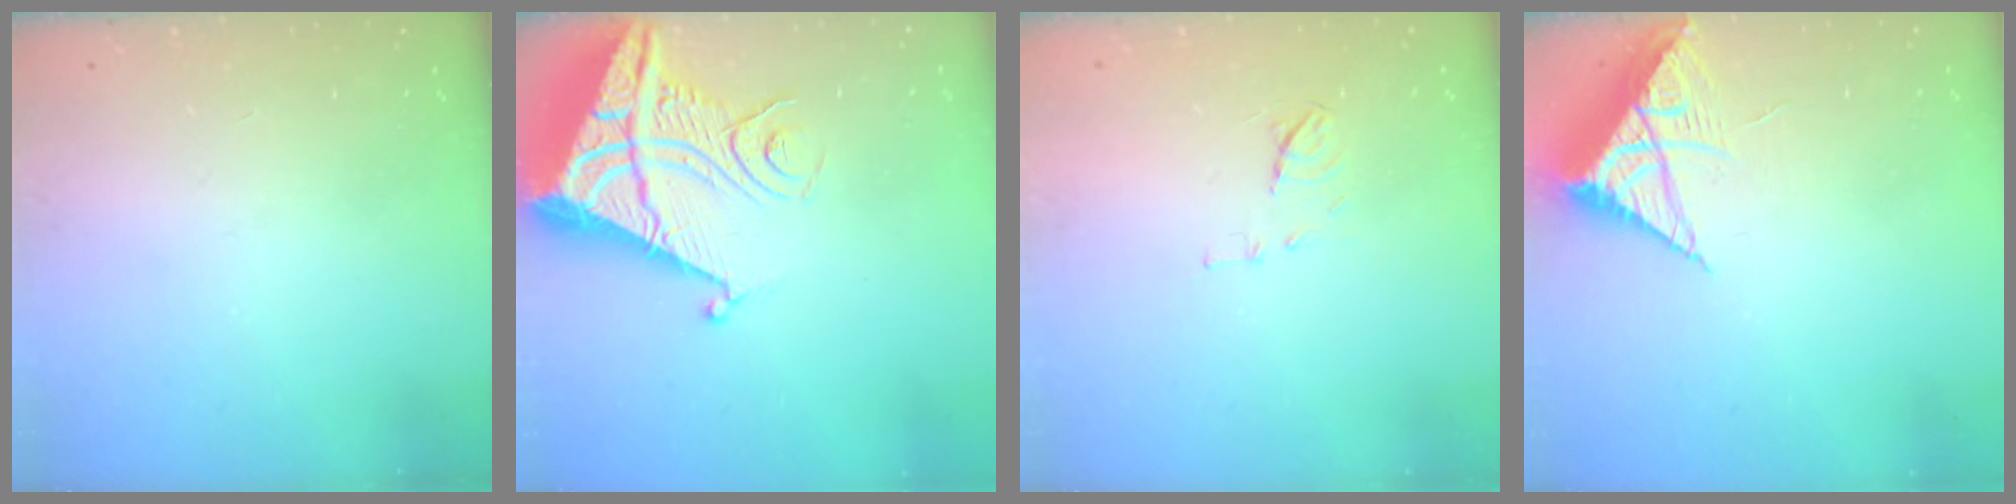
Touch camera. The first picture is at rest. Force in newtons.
{"total": 13.1, "press": 13.0, "slide": 1.6}
{"total": 6.9, "press": 6.9, "slide": 0.7}
{"total": 8.3, "press": 8.3, "slide": 0.3}